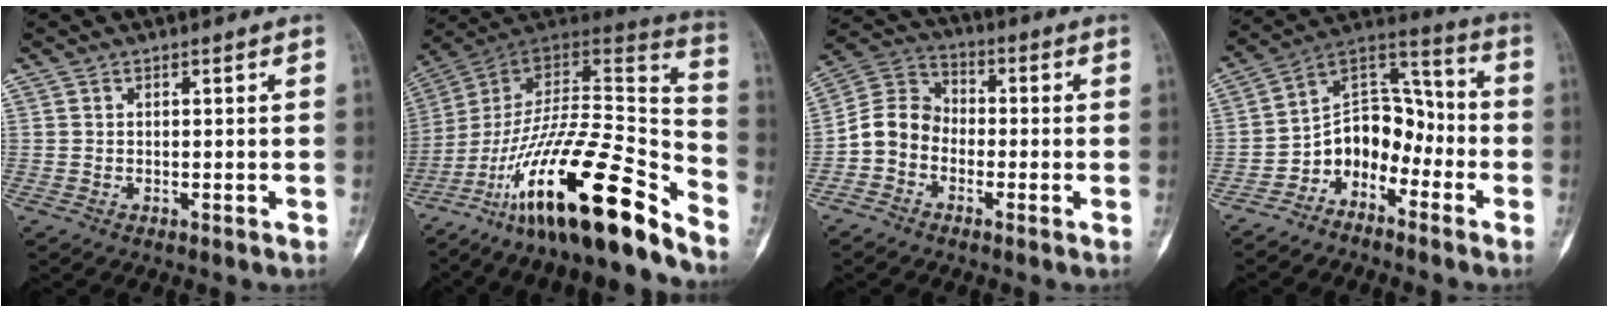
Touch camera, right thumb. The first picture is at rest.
{"total": 27.8, "force": [-18.7, 6.2, 19.6], "torque": [-0.290, 0.088, -0.312]}
{"total": 7.9, "force": [-2.5, 6.5, 3.7], "torque": [-0.056, 0.038, -0.063]}
{"total": 11.1, "force": [-5.2, 8.0, 5.5], "torque": [-0.048, 0.097, -0.108]}